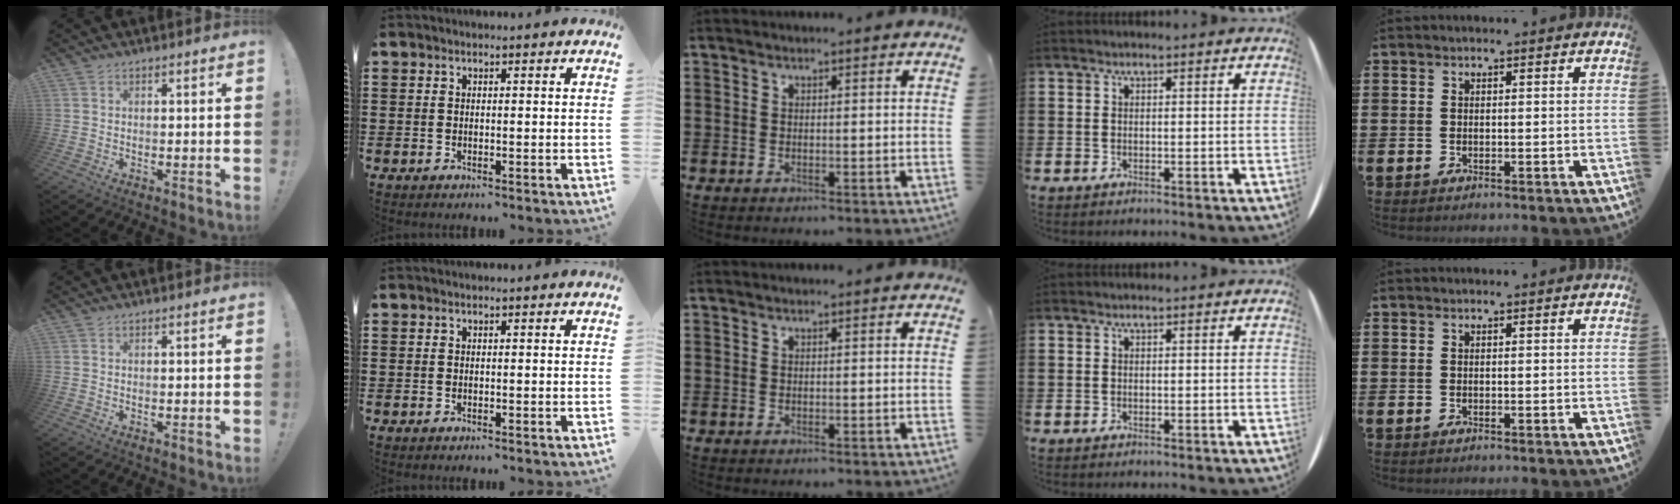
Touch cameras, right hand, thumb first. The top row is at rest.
{}